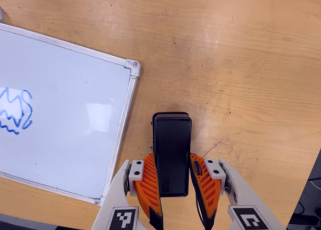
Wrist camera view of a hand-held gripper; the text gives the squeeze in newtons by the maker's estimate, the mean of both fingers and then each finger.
{"total": 5.2, "left": 3.9, "right": 6.5}